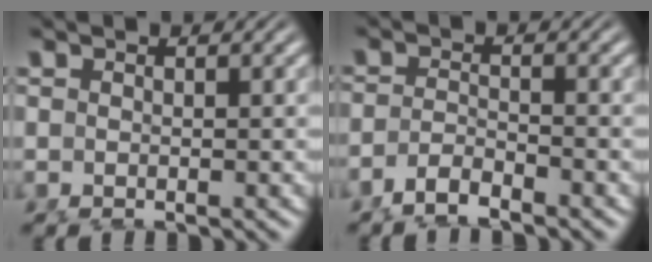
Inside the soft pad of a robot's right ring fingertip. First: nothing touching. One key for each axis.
{"total": 2.2, "fx": -2.1, "fy": -0.2, "fz": 0.8, "tx": -0.011, "ty": -0.006, "tz": -0.036}